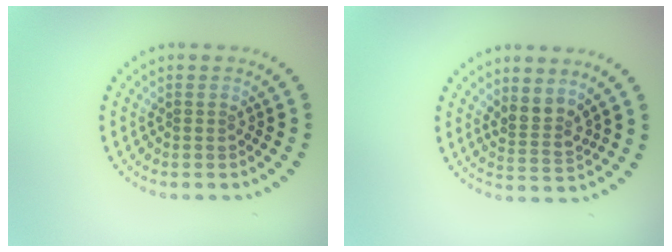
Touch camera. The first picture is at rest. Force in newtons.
{"total": 2.4, "press": 1.7, "slide": 1.7}